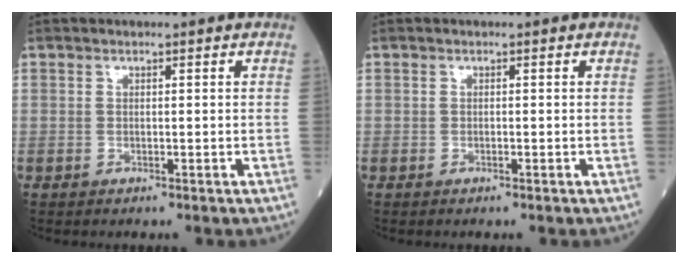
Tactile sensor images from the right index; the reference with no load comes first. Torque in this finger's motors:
{"motor_torque": [-0.11, -0.04, -0.03, -0.01]}